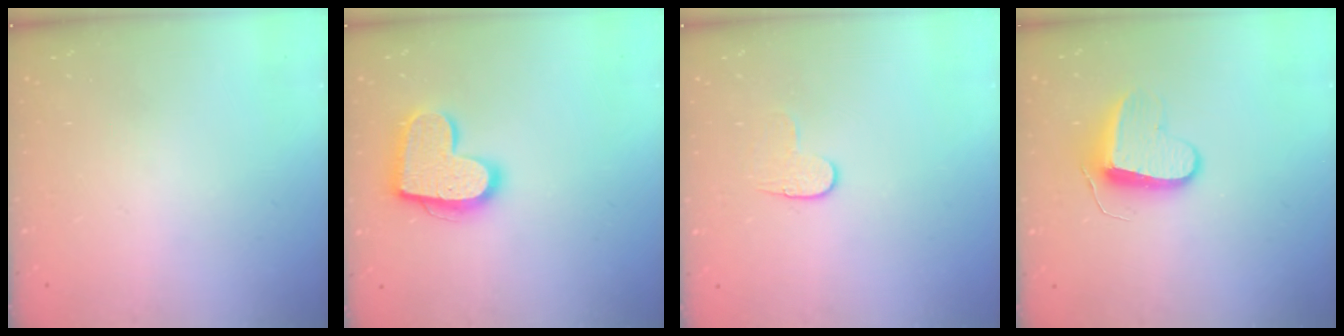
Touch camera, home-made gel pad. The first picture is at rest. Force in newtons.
{"total": 15.8, "press": 15.8, "slide": 1.0}
{"total": 6.8, "press": 6.8, "slide": 0.6}
{"total": 9.2, "press": 9.2, "slide": 0.4}